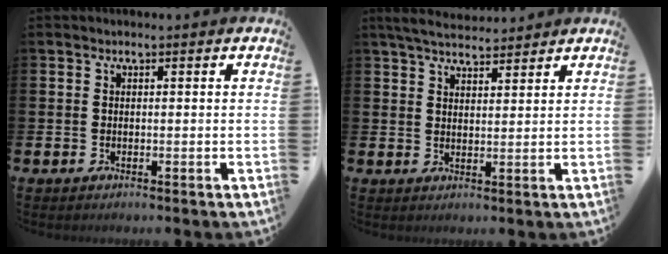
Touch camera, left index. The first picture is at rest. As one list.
[{"total": 4.9, "force": [4.6, 1.0, 1.4], "torque": [-0.039, -0.016, 0.084]}]